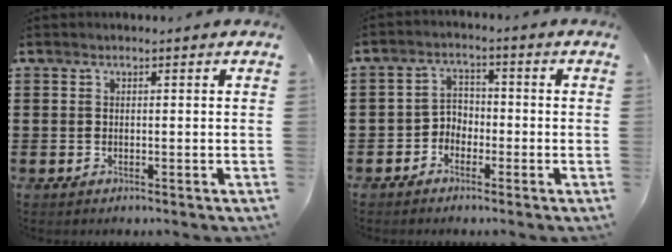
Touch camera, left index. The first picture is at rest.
{"total": 3.1, "force": [-2.3, 2.0, 0.6], "torque": [-0.020, 0.010, -0.052]}